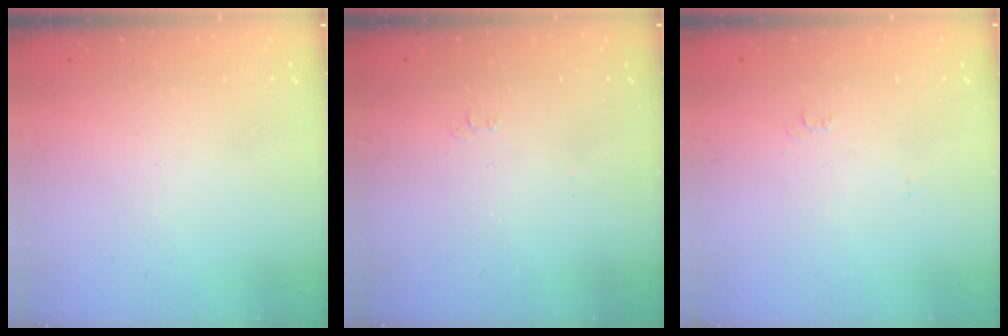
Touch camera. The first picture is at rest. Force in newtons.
{"total": 6.1, "press": 6.1, "slide": 0.7}
{"total": 4.3, "press": 4.3, "slide": 0.6}